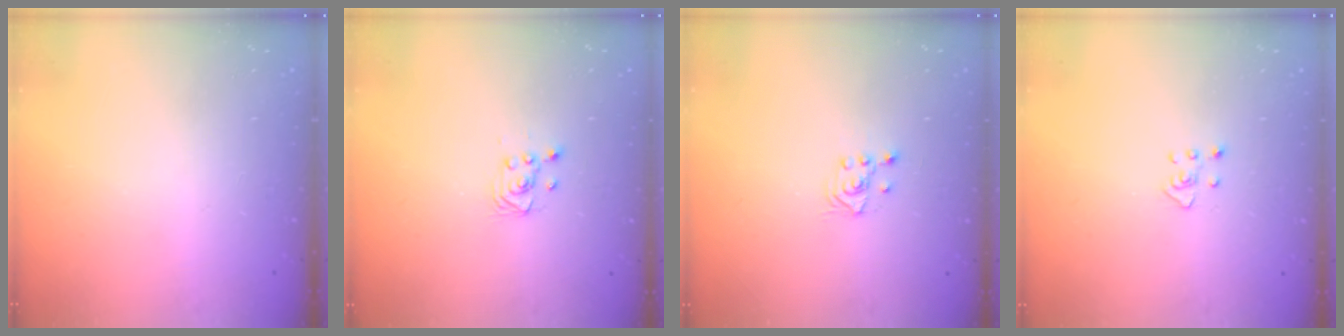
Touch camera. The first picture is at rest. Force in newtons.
{"total": 2.5, "press": 2.2, "slide": 1.1}
{"total": 2.1, "press": 2.0, "slide": 0.8}
{"total": 3.4, "press": 3.3, "slide": 0.6}